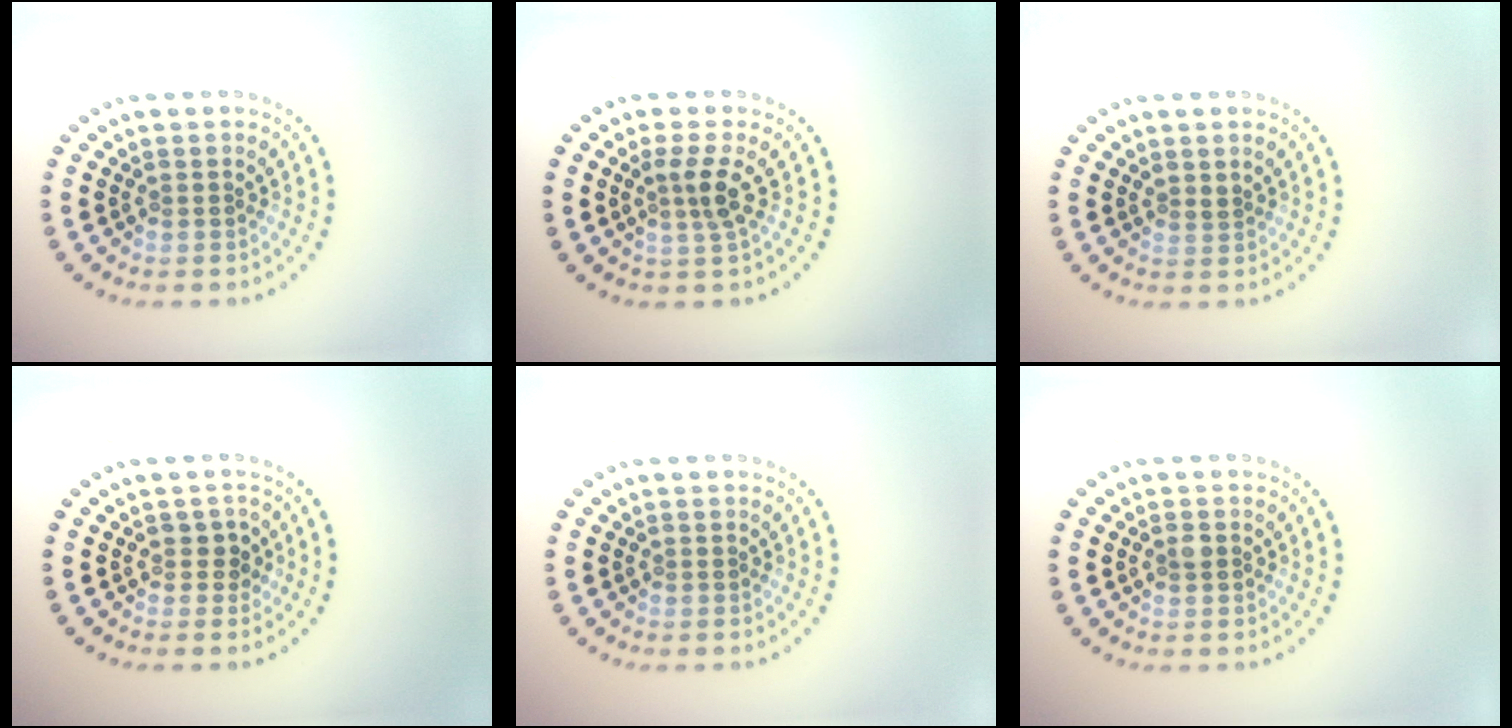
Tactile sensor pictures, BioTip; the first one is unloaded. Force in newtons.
{"total": 2.3, "press": 1.7, "slide": 1.5}
{"total": 0.6, "press": 0.3, "slide": 0.5}
{"total": 1.3, "press": 1.2, "slide": 0.6}
{"total": 0.0}
{"total": 0.9, "press": 0.9, "slide": 0.1}